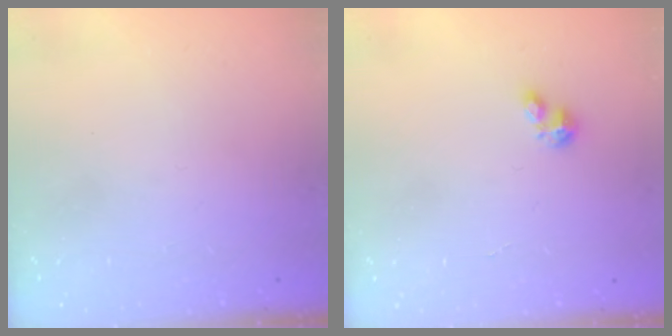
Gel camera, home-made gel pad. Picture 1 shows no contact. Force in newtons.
{"total": 1.6, "press": 1.6, "slide": 0.2}